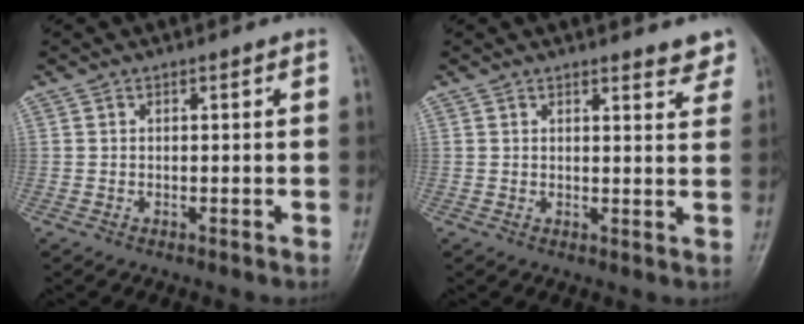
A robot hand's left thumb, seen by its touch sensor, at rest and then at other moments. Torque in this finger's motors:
{"motor_torque": [0.04, 0.05, -0.10, -0.10, 0.02]}